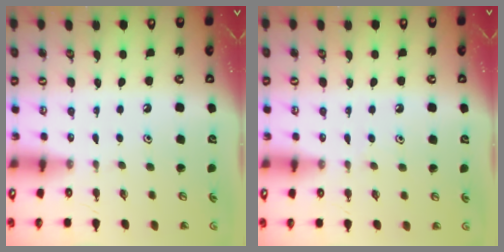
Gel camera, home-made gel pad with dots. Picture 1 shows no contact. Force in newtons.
{"total": 5.0, "press": 5.0, "slide": 0.6}